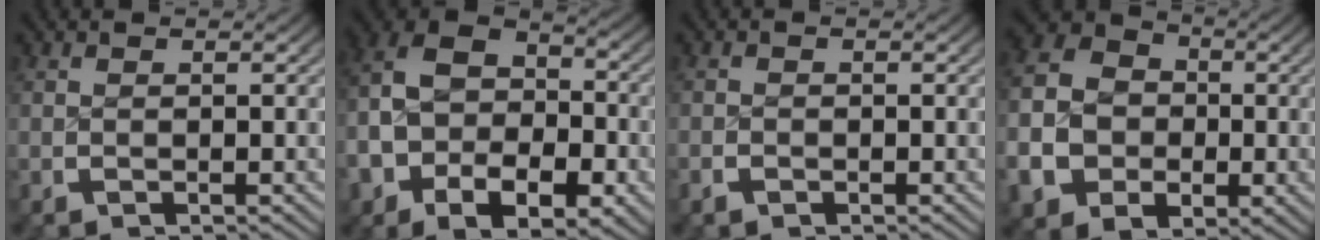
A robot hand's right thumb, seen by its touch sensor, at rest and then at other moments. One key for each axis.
{"total": 12.8, "fx": -0.8, "fy": 9.9, "fz": 8.0, "tx": -0.170, "ty": -0.030, "tz": -0.012}
{"total": 0.9, "fx": -0.8, "fy": 0.5, "fz": 0.1, "tx": -0.002, "ty": -0.004, "tz": -0.017}
{"total": 12.9, "fx": -0.9, "fy": 10.7, "fz": 7.2, "tx": -0.150, "ty": -0.021, "tz": -0.019}